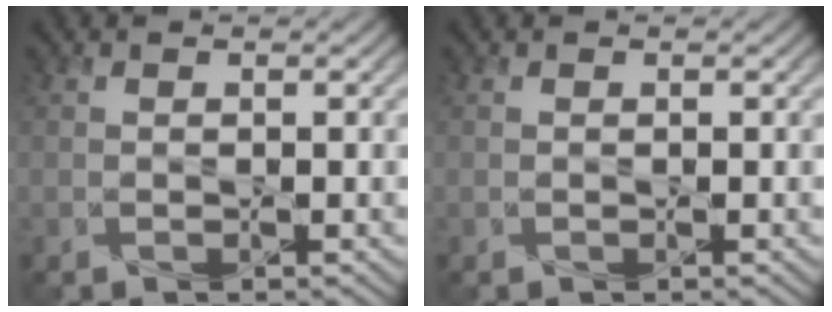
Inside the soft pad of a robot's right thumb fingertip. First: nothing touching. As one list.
[{"total": 0.0}]